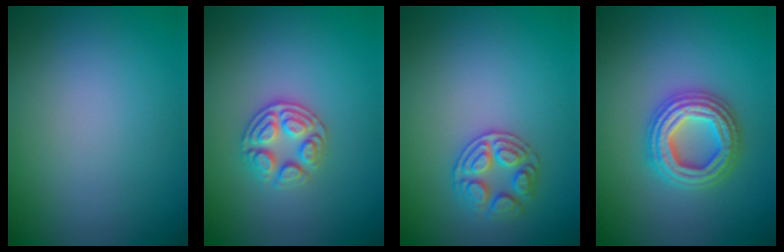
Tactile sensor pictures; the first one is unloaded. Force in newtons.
{"total": 3.0, "press": 2.8, "slide": 1.1}
{"total": 2.7, "press": 2.7, "slide": 0.3}
{"total": 4.5, "press": 4.4, "slide": 0.8}